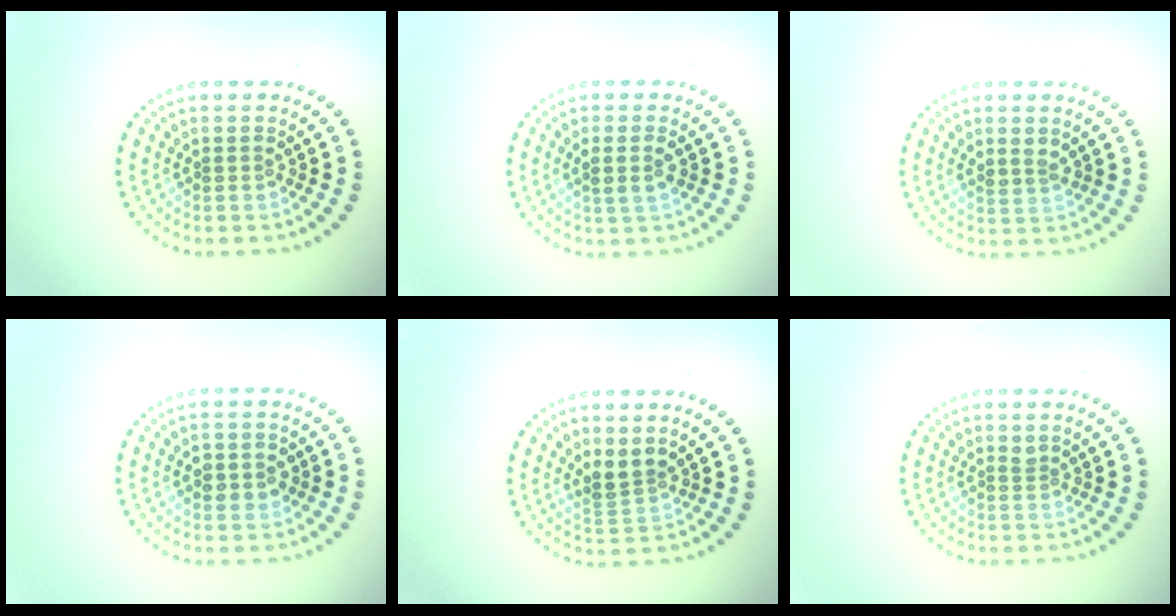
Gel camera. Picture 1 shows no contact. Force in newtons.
{"total": 1.8, "press": 1.5, "slide": 0.9}
{"total": 1.5, "press": 1.3, "slide": 0.8}
{"total": 2.0, "press": 2.0, "slide": 0.0}
{"total": 2.4, "press": 1.9, "slide": 1.4}
{"total": 0.6, "press": 0.4, "slide": 0.5}